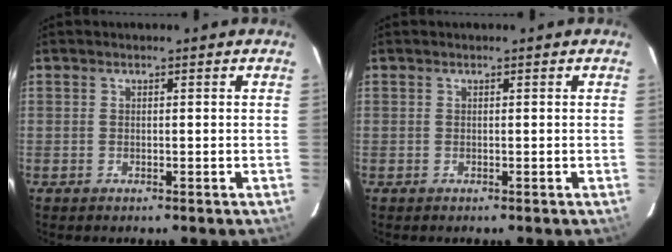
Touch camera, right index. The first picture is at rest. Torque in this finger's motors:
{"motor_torque": [-0.10, -0.10, 0.00, 0.00]}